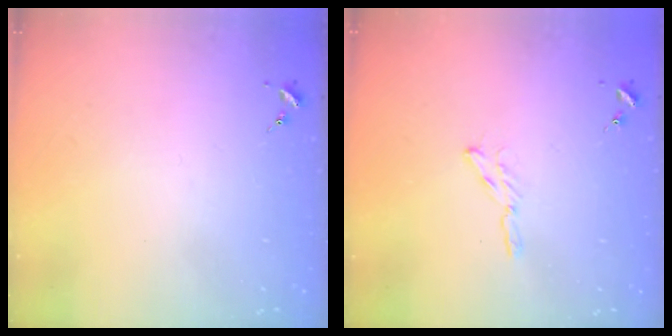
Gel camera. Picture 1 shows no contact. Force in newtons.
{"total": 2.9, "press": 2.9, "slide": 0.3}